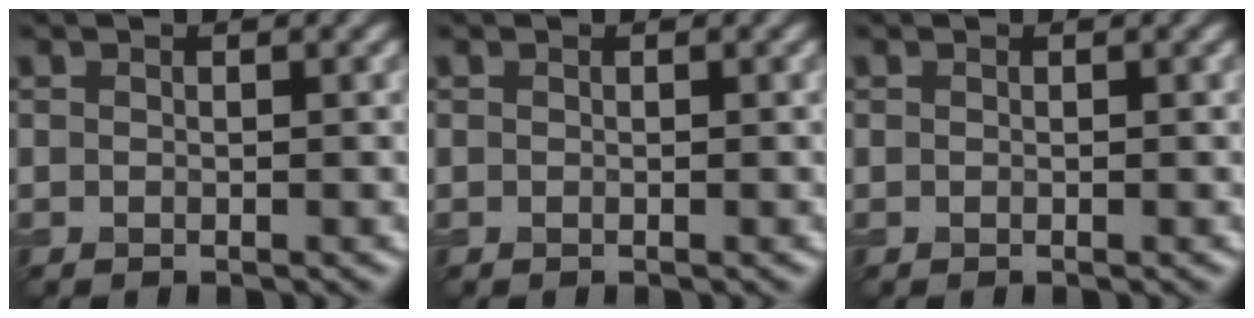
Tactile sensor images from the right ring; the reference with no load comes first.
{"total": 0.0}
{"total": 0.0}